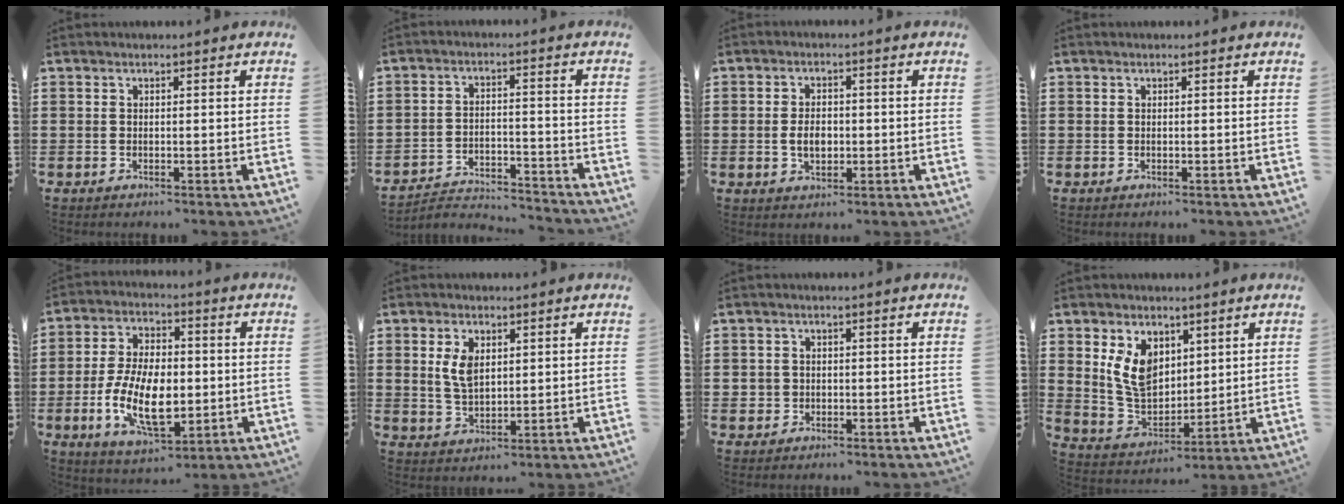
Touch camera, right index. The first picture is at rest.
{"total": 3.6, "force": [-3.5, 0.7, 0.8], "torque": [-0.018, 0.007, -0.074]}
{"total": 3.6, "force": [-0.4, 2.2, 2.8], "torque": [-0.047, 0.004, -0.010]}
{"total": 0.0}
{"total": 11.7, "force": [-2.1, 6.2, 9.7], "torque": [-0.210, -0.006, -0.042]}
{"total": 4.9, "force": [1.5, 2.8, 3.8], "torque": [-0.083, 0.008, 0.026]}
{"total": 1.7, "force": [-0.4, 1.6, 0.3], "torque": [-0.011, 0.004, -0.012]}
{"total": 8.6, "force": [3.4, 6.0, 5.1], "torque": [-0.132, 0.006, 0.065]}